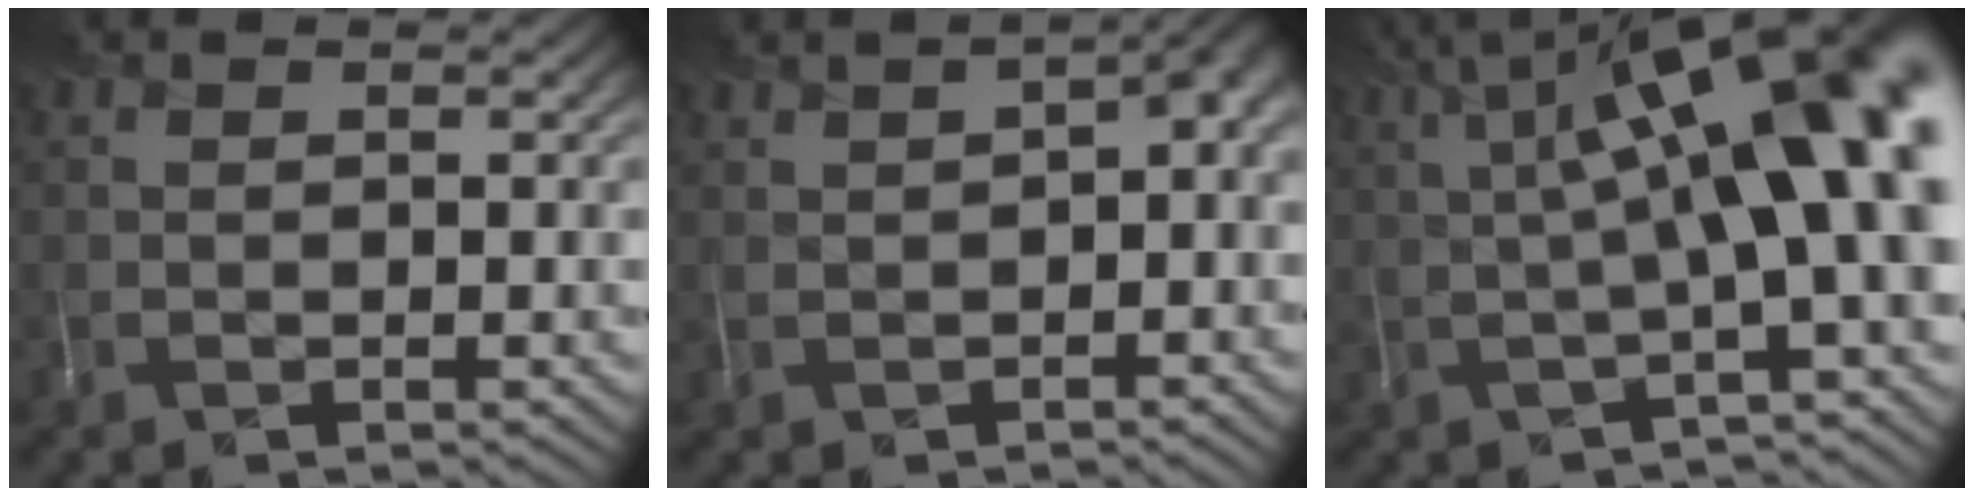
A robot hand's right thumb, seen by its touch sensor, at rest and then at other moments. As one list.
[{"total": 3.1, "force": [-0.4, 1.3, 2.8], "torque": [-0.041, 0.004, -0.002]}, {"total": 14.7, "force": [2.7, 4.3, 13.8], "torque": [-0.185, 0.018, 0.053]}]